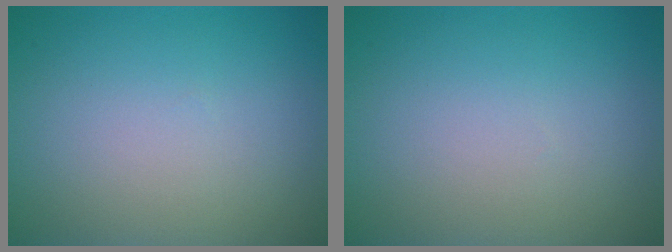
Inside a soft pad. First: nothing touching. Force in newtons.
{"total": 0.0}